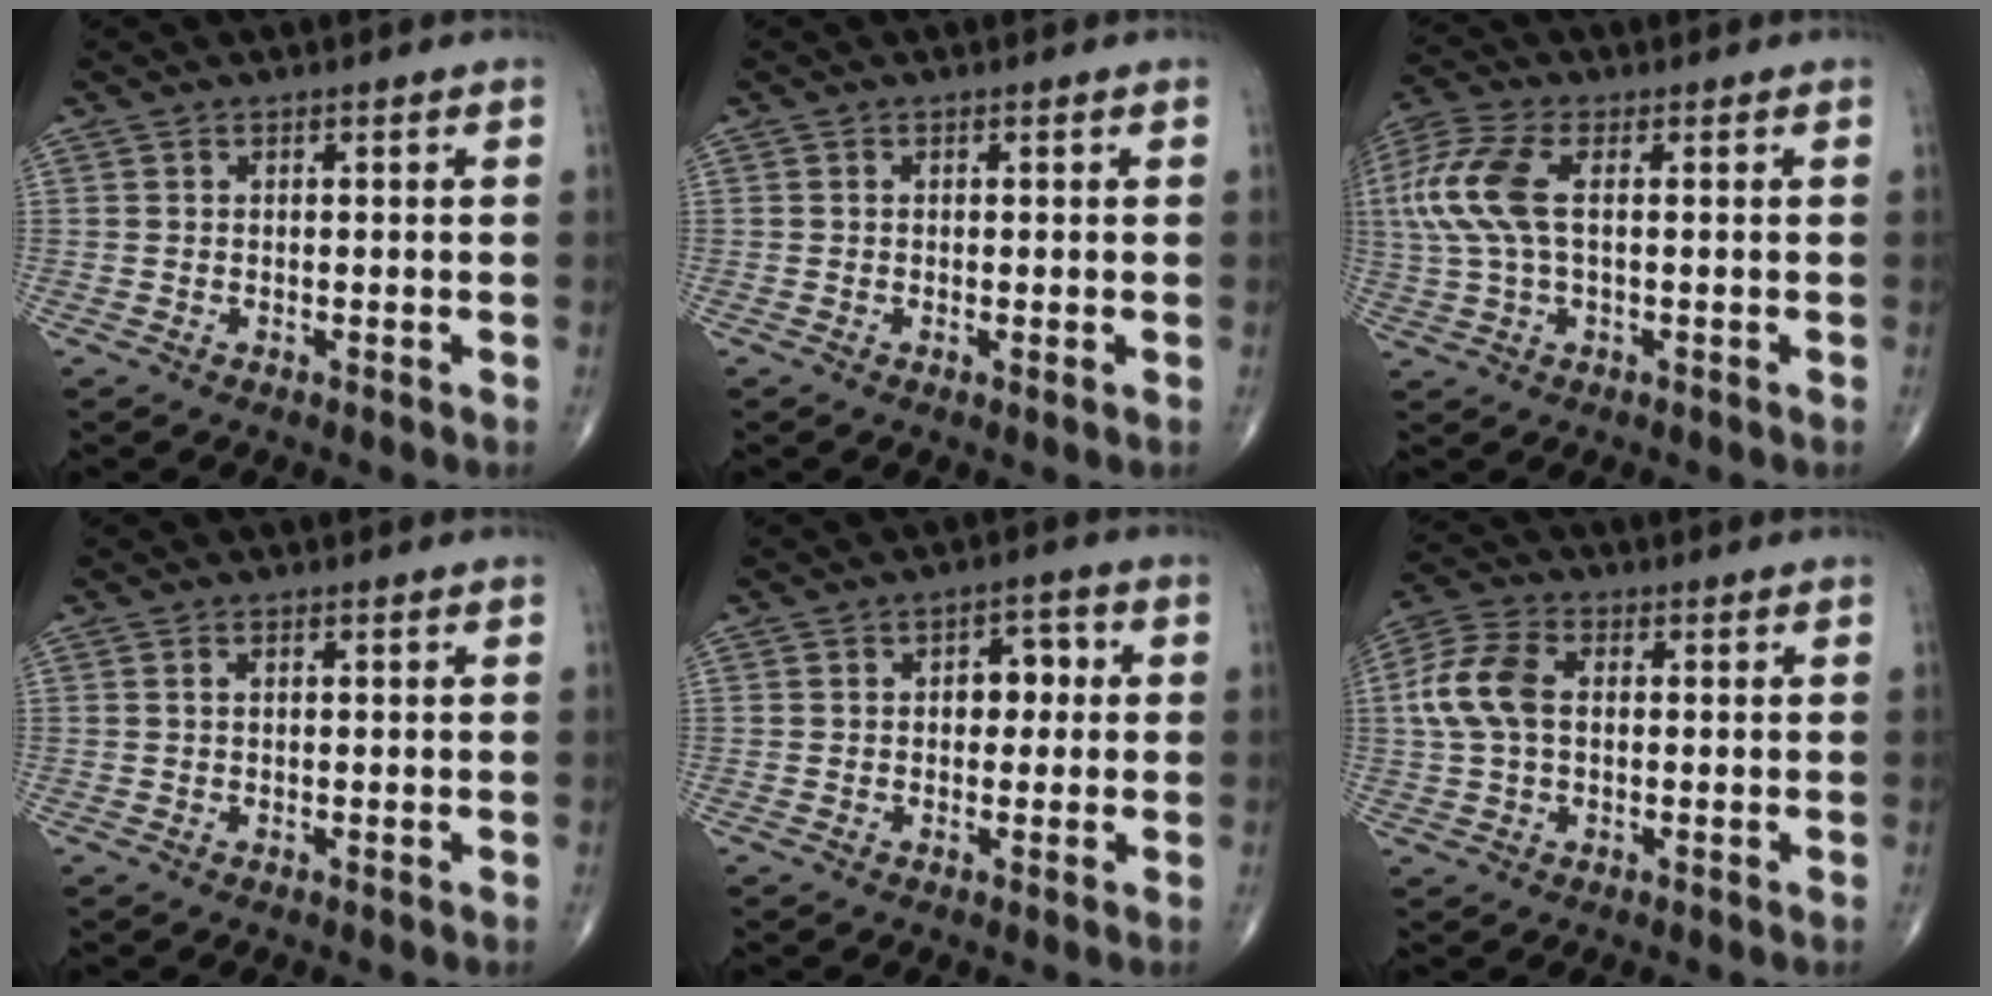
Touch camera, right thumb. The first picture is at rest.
{"total": 0.6, "force": [0.0, 0.0, 0.6], "torque": [-0.011, -0.004, -0.002]}
{"total": 11.2, "force": [1.7, 5.4, 9.6], "torque": [-0.245, 0.020, 0.033]}
{"total": 0.6, "force": [0.1, 0.3, 0.4], "torque": [-0.012, 0.003, 0.004]}
{"total": 4.8, "force": [0.4, 3.3, 3.5], "torque": [-0.021, 0.011, 0.000]}
{"total": 9.1, "force": [0.8, 5.9, 6.9], "torque": [-0.154, 0.021, 0.011]}